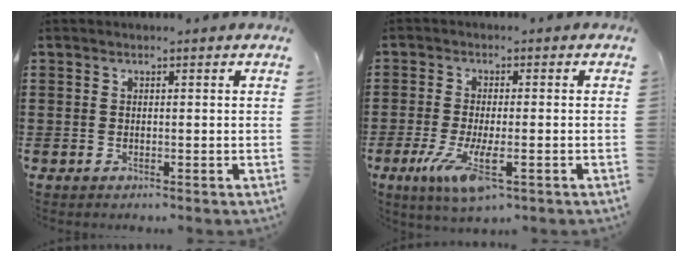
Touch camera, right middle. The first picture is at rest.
{"total": 7.1, "force": [-2.6, 2.0, 6.3], "torque": [-0.136, -0.017, -0.045]}